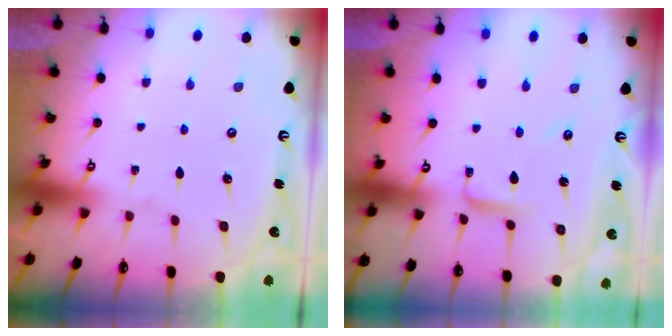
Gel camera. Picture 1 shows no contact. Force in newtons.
{"total": 3.6, "press": 3.6, "slide": 0.2}